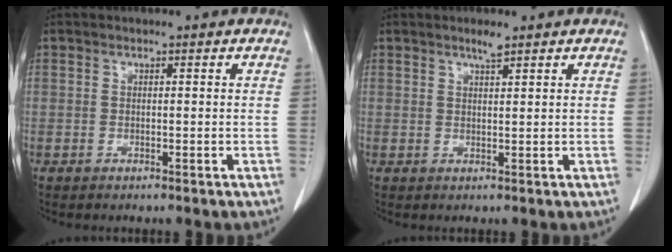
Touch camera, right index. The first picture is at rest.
{"total": 1.7, "force": [1.3, 0.1, 1.0], "torque": [-0.020, 0.000, 0.025]}